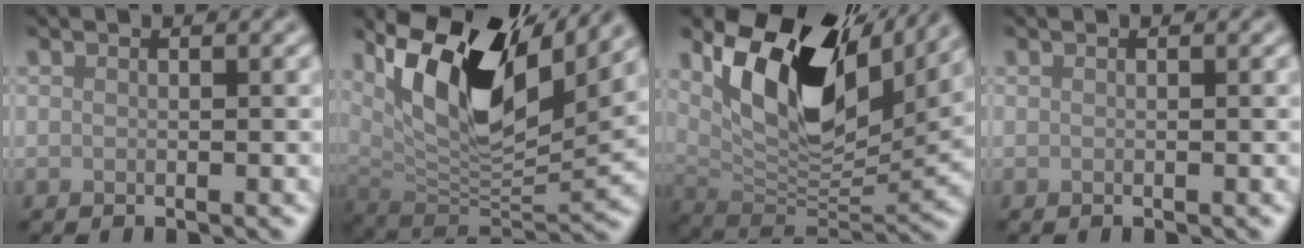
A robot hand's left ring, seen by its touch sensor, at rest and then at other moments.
{"total": 13.6, "force": [6.8, 5.5, 10.4], "torque": [-0.181, 0.007, 0.125]}
{"total": 13.2, "force": [6.7, 6.3, 9.4], "torque": [-0.164, 0.000, 0.129]}
{"total": 0.0}